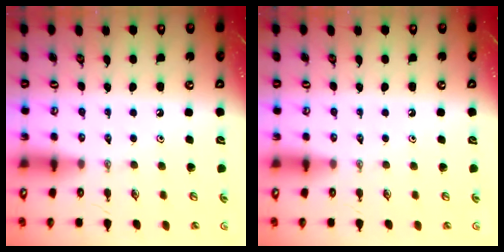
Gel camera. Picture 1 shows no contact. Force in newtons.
{"total": 0.0}